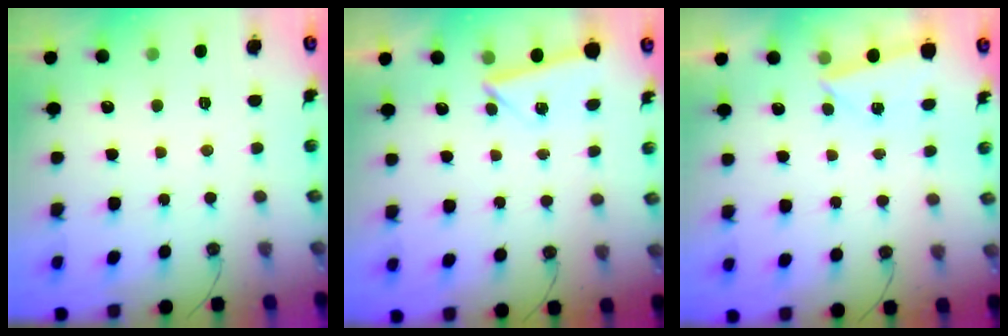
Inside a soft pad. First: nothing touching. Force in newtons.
{"total": 2.3, "press": 2.1, "slide": 1.0}
{"total": 2.5, "press": 2.4, "slide": 0.9}